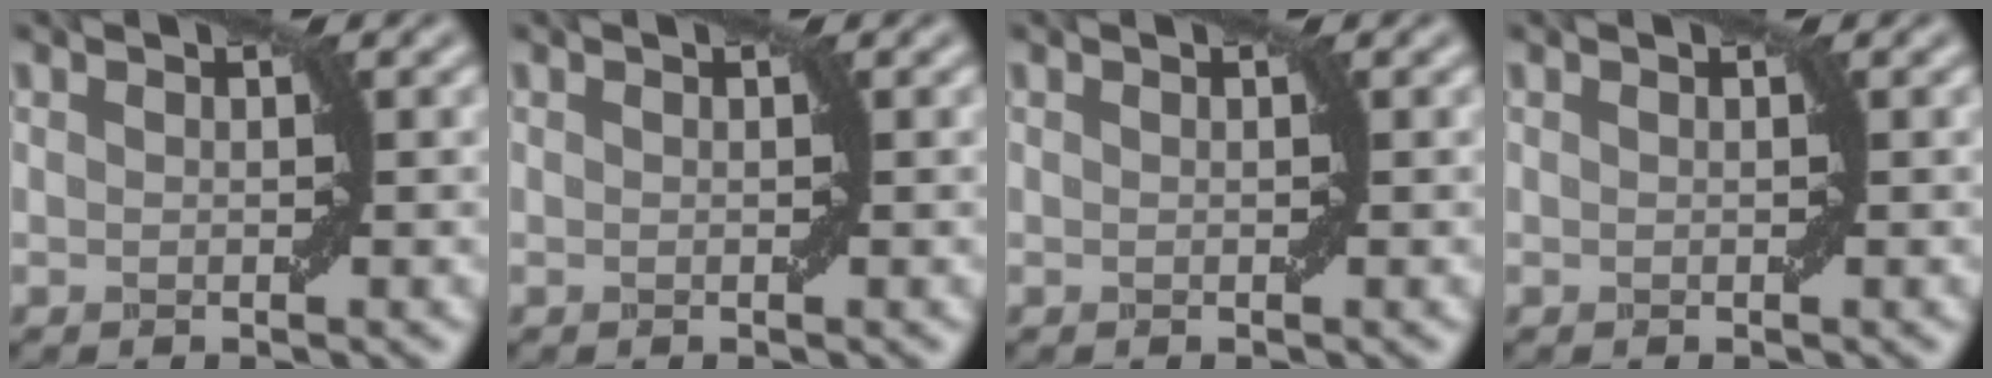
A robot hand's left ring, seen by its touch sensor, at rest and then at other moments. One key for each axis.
{"total": 0.0}
{"total": 0.0}
{"total": 0.0}